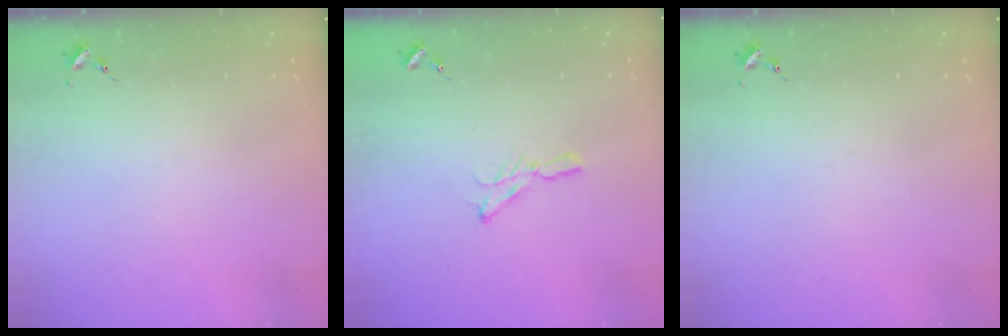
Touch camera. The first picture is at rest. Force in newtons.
{"total": 5.7, "press": 5.7, "slide": 0.1}
{"total": 0.0}